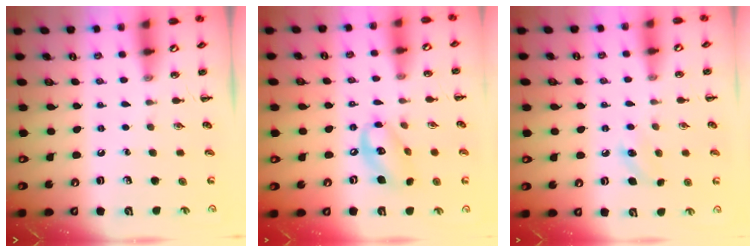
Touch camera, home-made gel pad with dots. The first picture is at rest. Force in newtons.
{"total": 12.6, "press": 12.3, "slide": 2.7}
{"total": 5.2, "press": 5.0, "slide": 1.5}